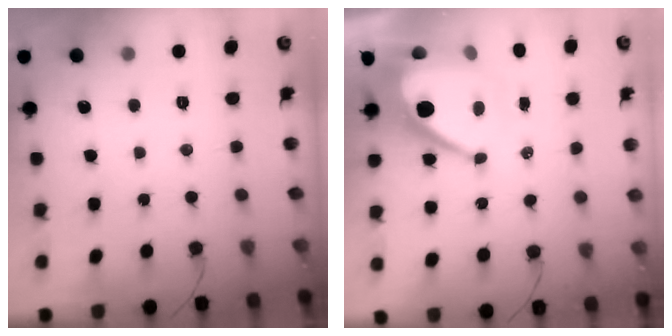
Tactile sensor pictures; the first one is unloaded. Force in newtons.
{"total": 14.6, "press": 14.6, "slide": 1.0}